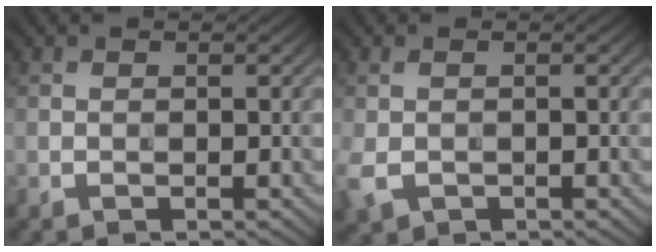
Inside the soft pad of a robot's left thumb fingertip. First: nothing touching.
{"total": 3.7, "force": [-1.3, 2.5, 2.3], "torque": [-0.068, -0.010, -0.028]}